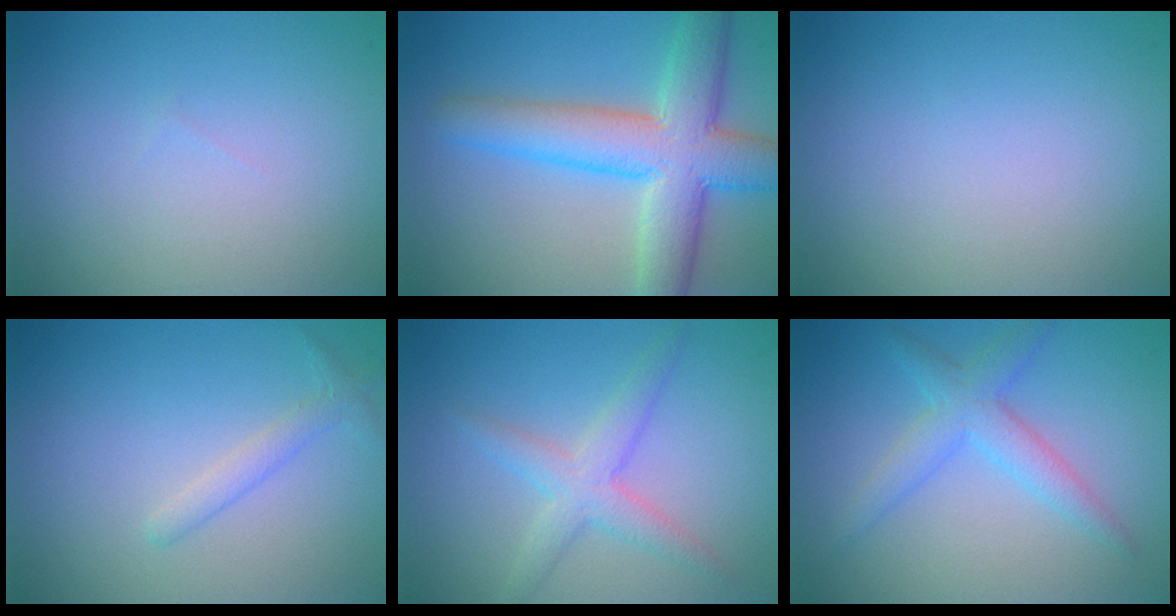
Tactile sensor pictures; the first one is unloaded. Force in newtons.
{"total": 8.3, "press": 8.3, "slide": 0.2}
{"total": 0.0}
{"total": 1.4, "press": 1.4, "slide": 0.0}
{"total": 3.0, "press": 3.0, "slide": 0.2}
{"total": 3.1, "press": 3.1, "slide": 0.1}